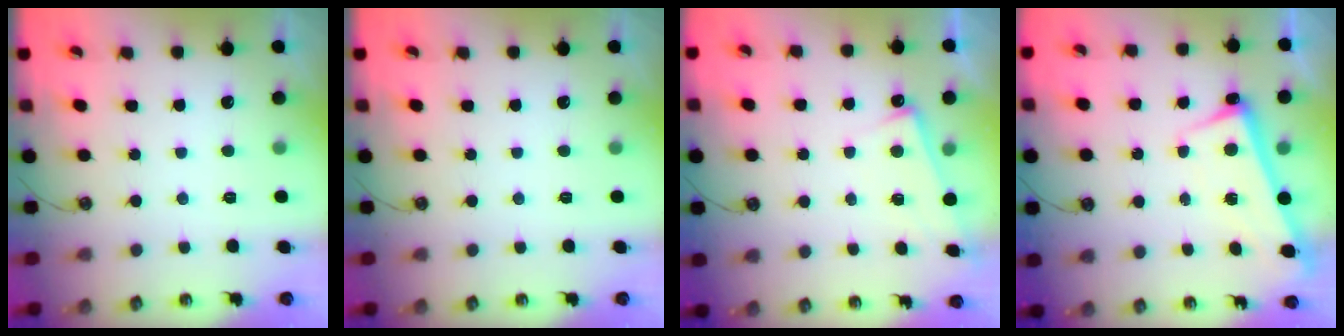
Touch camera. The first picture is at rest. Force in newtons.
{"total": 0.0}
{"total": 5.5, "press": 5.5, "slide": 0.3}
{"total": 1.0, "press": 0.6, "slide": 0.8}